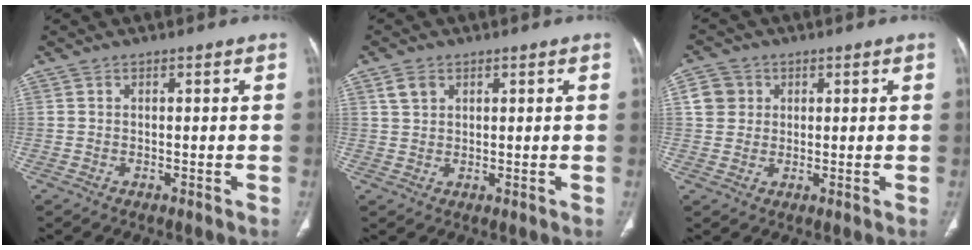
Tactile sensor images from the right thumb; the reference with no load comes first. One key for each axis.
{"total": 2.8, "fx": 1.5, "fy": 2.0, "fz": 1.4, "tx": -0.023, "ty": -0.001, "tz": 0.033}
{"total": 4.9, "fx": 1.2, "fy": 4.6, "fz": 1.3, "tx": -0.008, "ty": 0.005, "tz": 0.020}